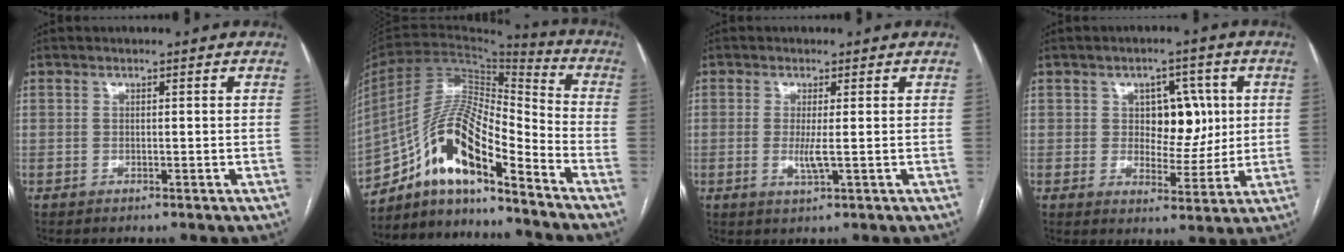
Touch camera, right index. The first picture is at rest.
{"total": 15.4, "force": [-10.4, 2.9, 10.9], "torque": [-0.198, 0.027, -0.182]}
{"total": 2.8, "force": [-0.2, 0.1, 2.8], "torque": [-0.061, -0.007, 0.000]}
{"total": 7.9, "force": [1.6, 4.9, 6.0], "torque": [-0.074, 0.014, 0.031]}